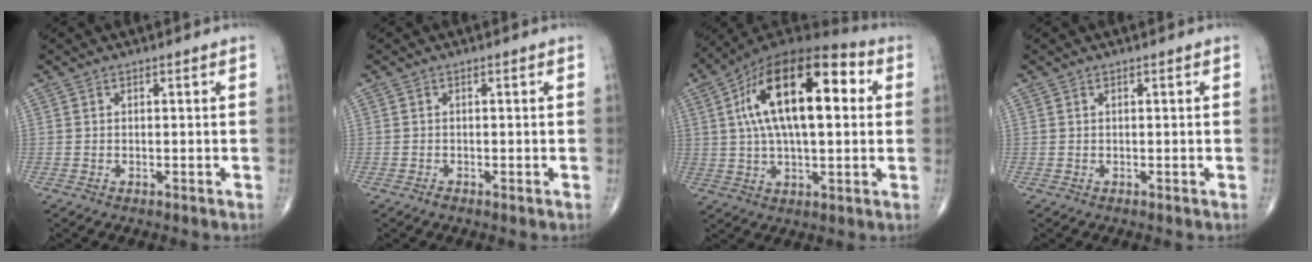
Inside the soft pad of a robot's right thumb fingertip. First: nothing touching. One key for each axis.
{"total": 0.6, "fx": -0.4, "fy": 0.2, "fz": 0.3, "tx": -0.004, "ty": 0.000, "tz": -0.010}
{"total": 22.3, "fx": 4.9, "fy": 10.1, "fz": 19.3, "tx": -0.325, "ty": 0.021, "tz": 0.070}
{"total": 0.0}